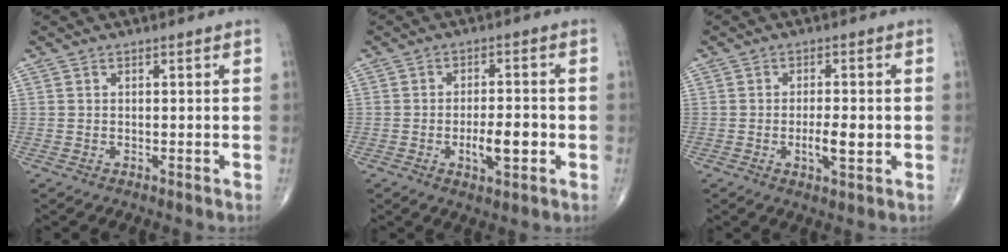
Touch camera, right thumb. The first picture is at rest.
{"total": 6.8, "force": [-1.8, 2.6, 6.0], "torque": [-0.091, 0.006, -0.026]}
{"total": 4.9, "force": [-0.8, 1.7, 4.5], "torque": [-0.071, -0.004, -0.013]}